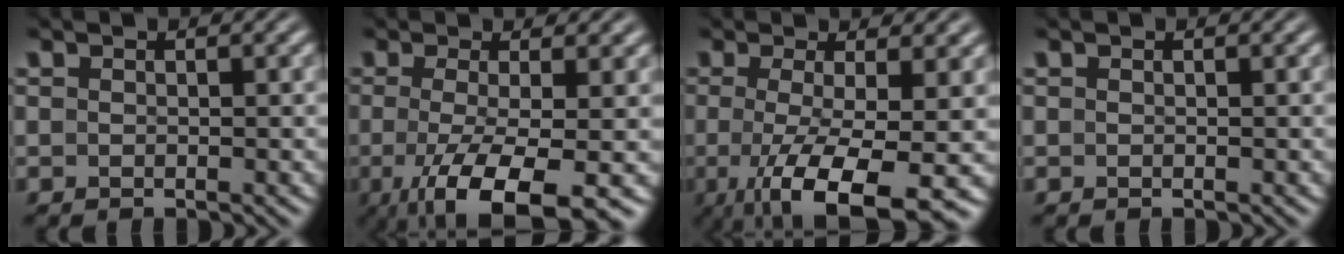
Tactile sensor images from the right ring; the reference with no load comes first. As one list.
[{"total": 8.2, "force": [-4.1, 2.4, 6.7], "torque": [-0.132, -0.043, -0.037]}, {"total": 8.8, "force": [-3.8, 2.5, 7.5], "torque": [-0.142, -0.040, -0.033]}, {"total": 0.0}]